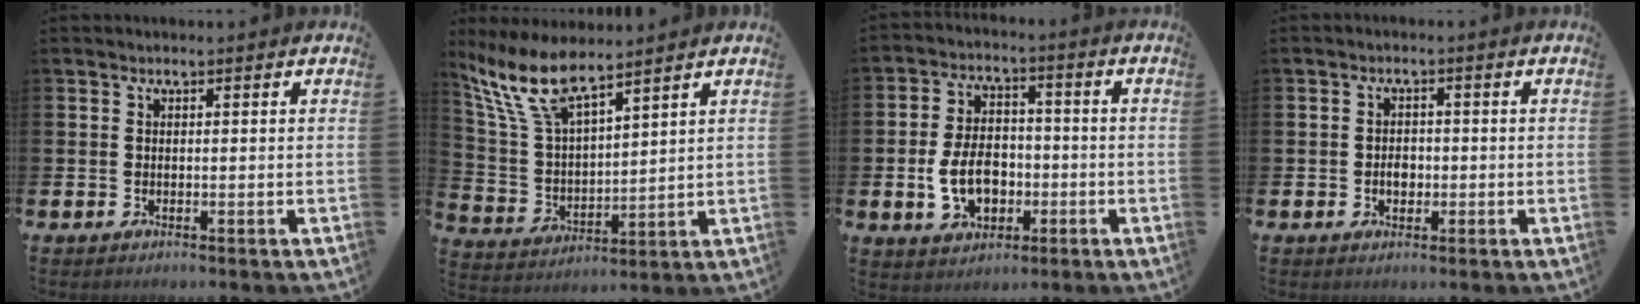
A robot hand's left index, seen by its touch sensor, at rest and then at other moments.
{"total": 9.4, "force": [7.8, 2.4, 4.7], "torque": [-0.123, -0.025, 0.142]}
{"total": 7.2, "force": [-1.8, 5.0, 4.9], "torque": [-0.093, 0.007, -0.037]}
{"total": 2.1, "force": [-0.3, 1.6, 1.4], "torque": [-0.006, -0.003, -0.012]}